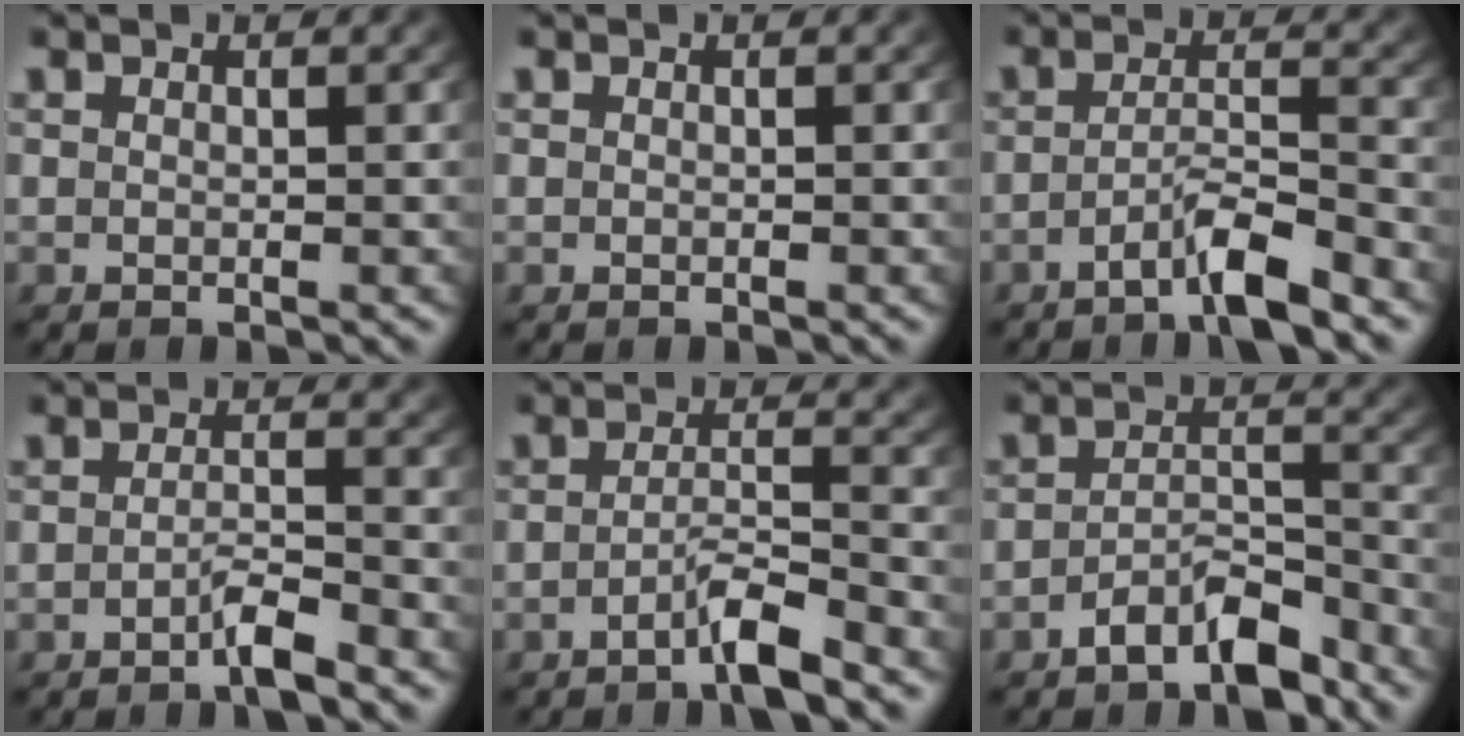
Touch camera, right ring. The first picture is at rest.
{"total": 0.0}
{"total": 4.1, "force": [-3.2, 0.6, 2.4], "torque": [-0.035, -0.004, -0.056]}
{"total": 2.2, "force": [-1.7, 0.0, 1.3], "torque": [-0.020, -0.007, -0.031]}
{"total": 3.3, "force": [-2.7, 0.2, 2.0], "torque": [-0.030, -0.007, -0.045]}
{"total": 5.3, "force": [-4.3, 1.9, 2.5], "torque": [-0.028, -0.006, -0.070]}